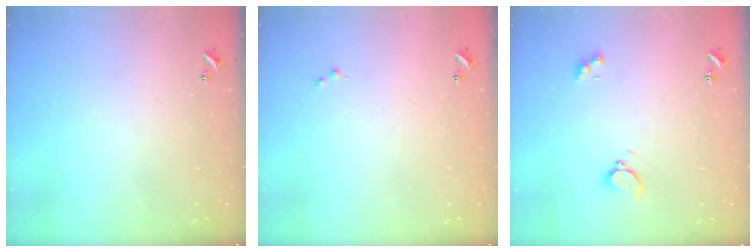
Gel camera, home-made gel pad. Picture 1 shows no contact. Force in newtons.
{"total": 0.0}
{"total": 2.8, "press": 2.7, "slide": 0.6}